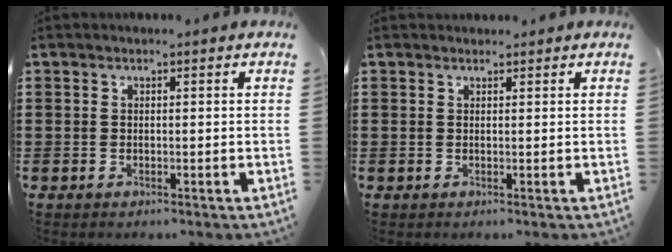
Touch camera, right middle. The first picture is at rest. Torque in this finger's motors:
{"motor_torque": [1.15, -0.99, 0.04, 0.02]}